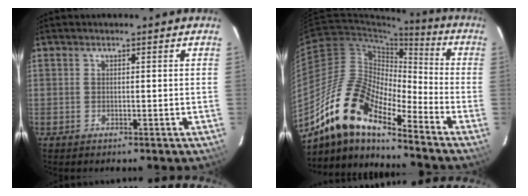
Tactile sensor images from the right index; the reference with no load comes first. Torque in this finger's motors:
{"motor_torque": [0.65, -0.82, 0.84, 0.21]}